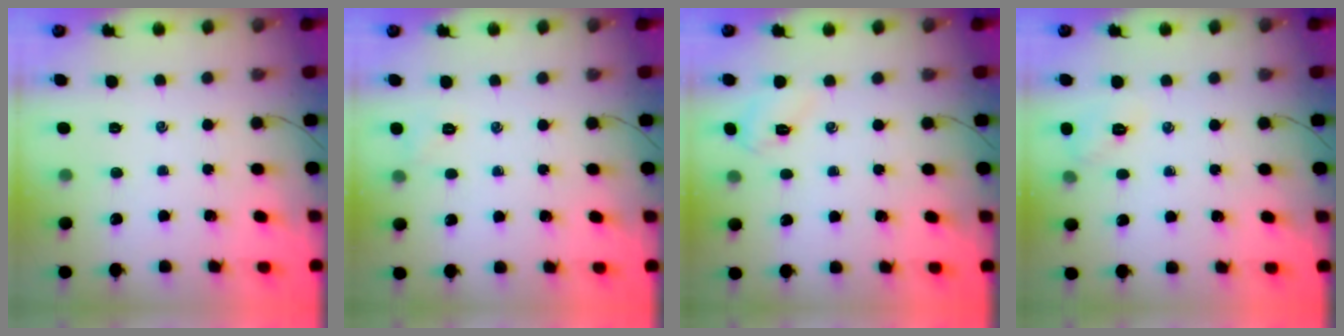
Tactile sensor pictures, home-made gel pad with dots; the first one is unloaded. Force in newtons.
{"total": 4.8, "press": 4.6, "slide": 1.0}
{"total": 3.6, "press": 3.5, "slide": 0.9}
{"total": 5.8, "press": 5.6, "slide": 1.3}